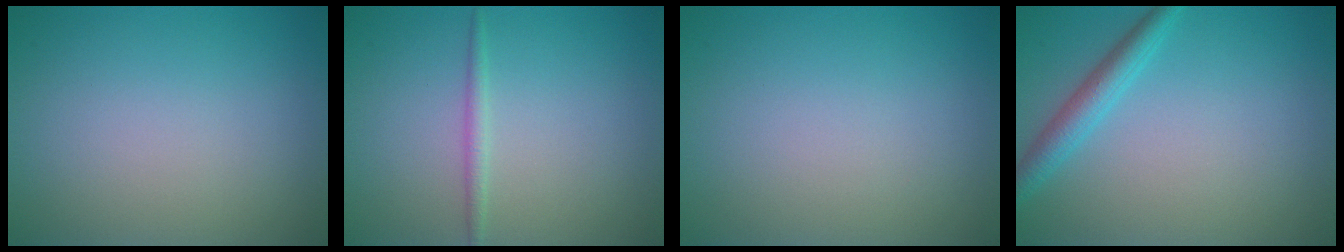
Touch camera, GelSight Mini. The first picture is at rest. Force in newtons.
{"total": 1.1, "press": 1.1, "slide": 0.0}
{"total": 0.0}
{"total": 2.6, "press": 2.6, "slide": 0.2}